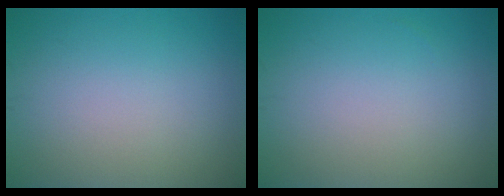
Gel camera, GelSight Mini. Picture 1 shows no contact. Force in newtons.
{"total": 0.0}